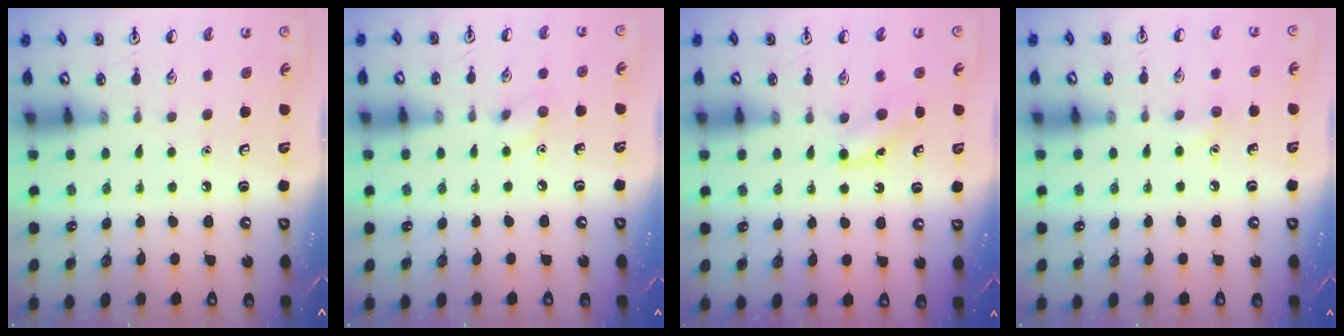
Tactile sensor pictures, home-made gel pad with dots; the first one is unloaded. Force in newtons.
{"total": 5.6, "press": 5.4, "slide": 1.8}
{"total": 4.4, "press": 4.0, "slide": 1.7}
{"total": 5.3, "press": 5.1, "slide": 1.4}